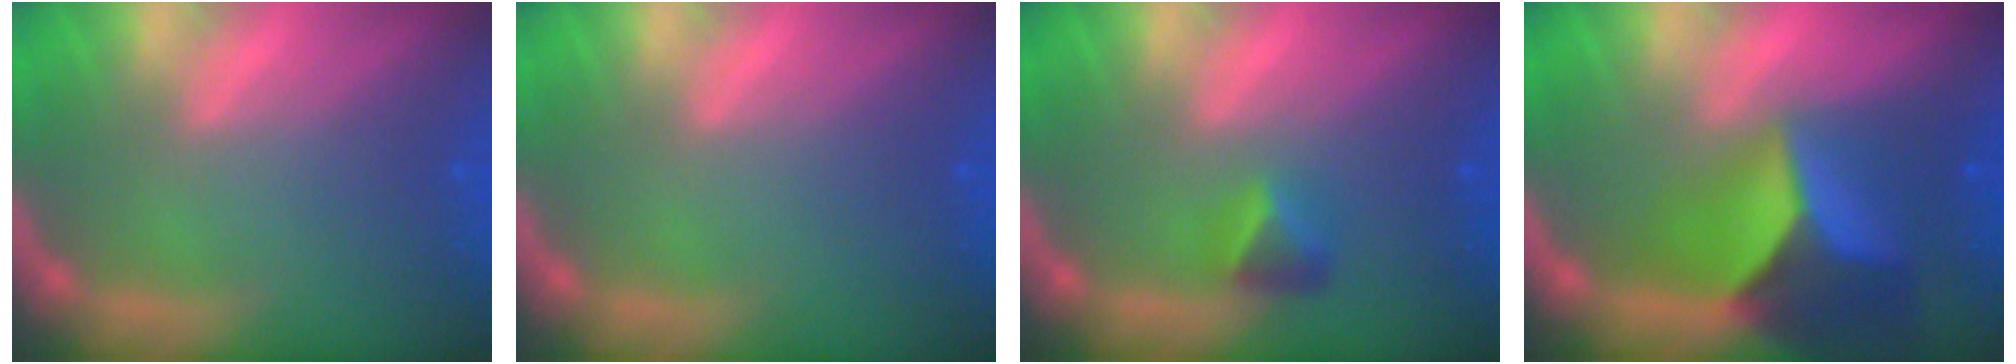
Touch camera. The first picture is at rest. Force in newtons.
{"total": 0.0}
{"total": 1.9}
{"total": 9.5}